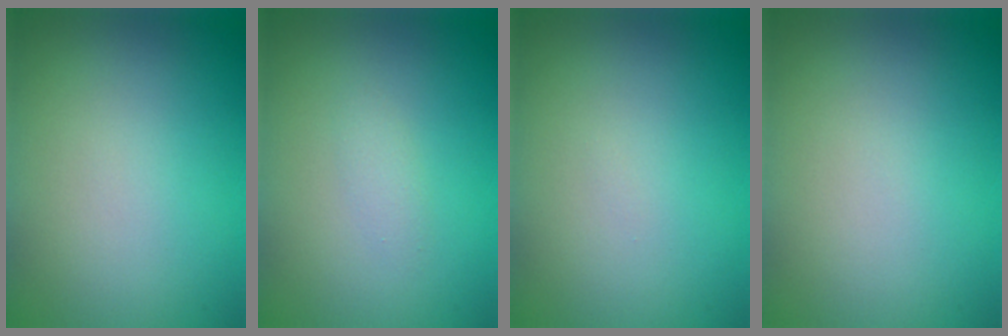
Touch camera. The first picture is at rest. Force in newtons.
{"total": 0.9, "press": 0.9, "slide": 0.0}
{"total": 0.0}
{"total": 0.0}